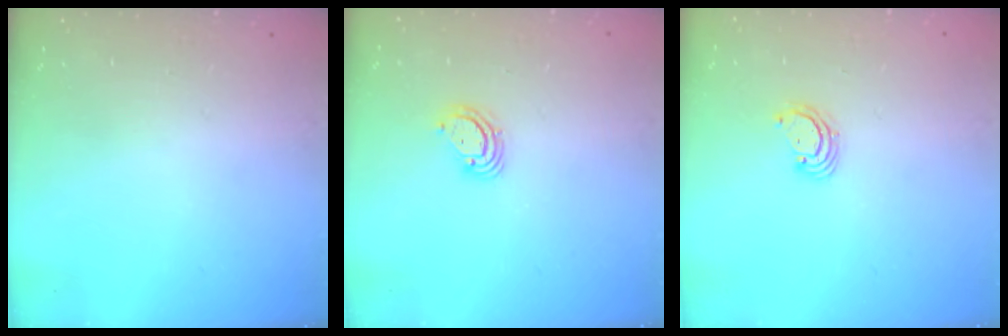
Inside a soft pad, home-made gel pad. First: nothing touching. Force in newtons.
{"total": 3.6, "press": 3.6, "slide": 0.3}
{"total": 3.3, "press": 3.3, "slide": 0.3}